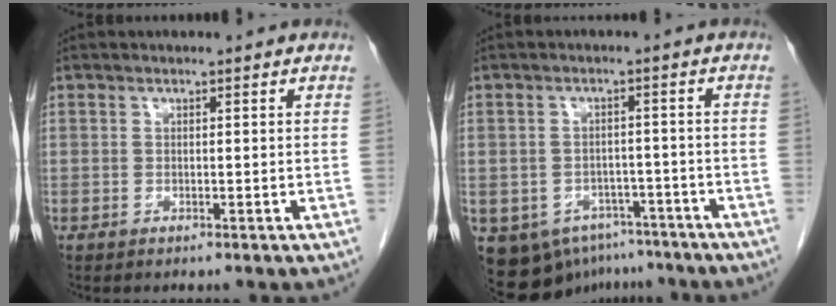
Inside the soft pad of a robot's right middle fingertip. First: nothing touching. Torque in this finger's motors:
{"motor_torque": [0.13, -0.01, 0.02, 0.02]}